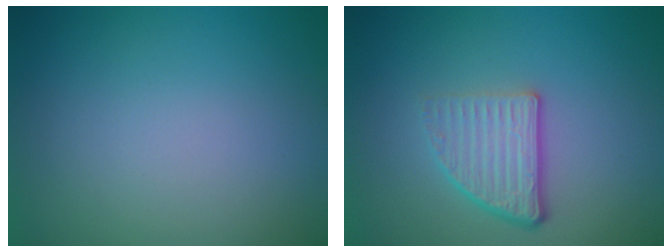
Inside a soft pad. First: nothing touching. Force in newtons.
{"total": 3.9, "press": 2.5, "slide": 2.9}